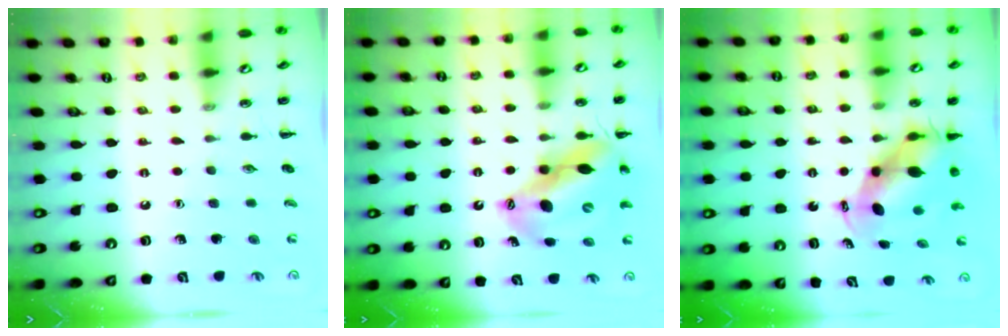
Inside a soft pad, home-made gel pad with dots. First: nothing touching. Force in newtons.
{"total": 13.8, "press": 13.4, "slide": 3.4}
{"total": 6.9, "press": 6.7, "slide": 1.6}